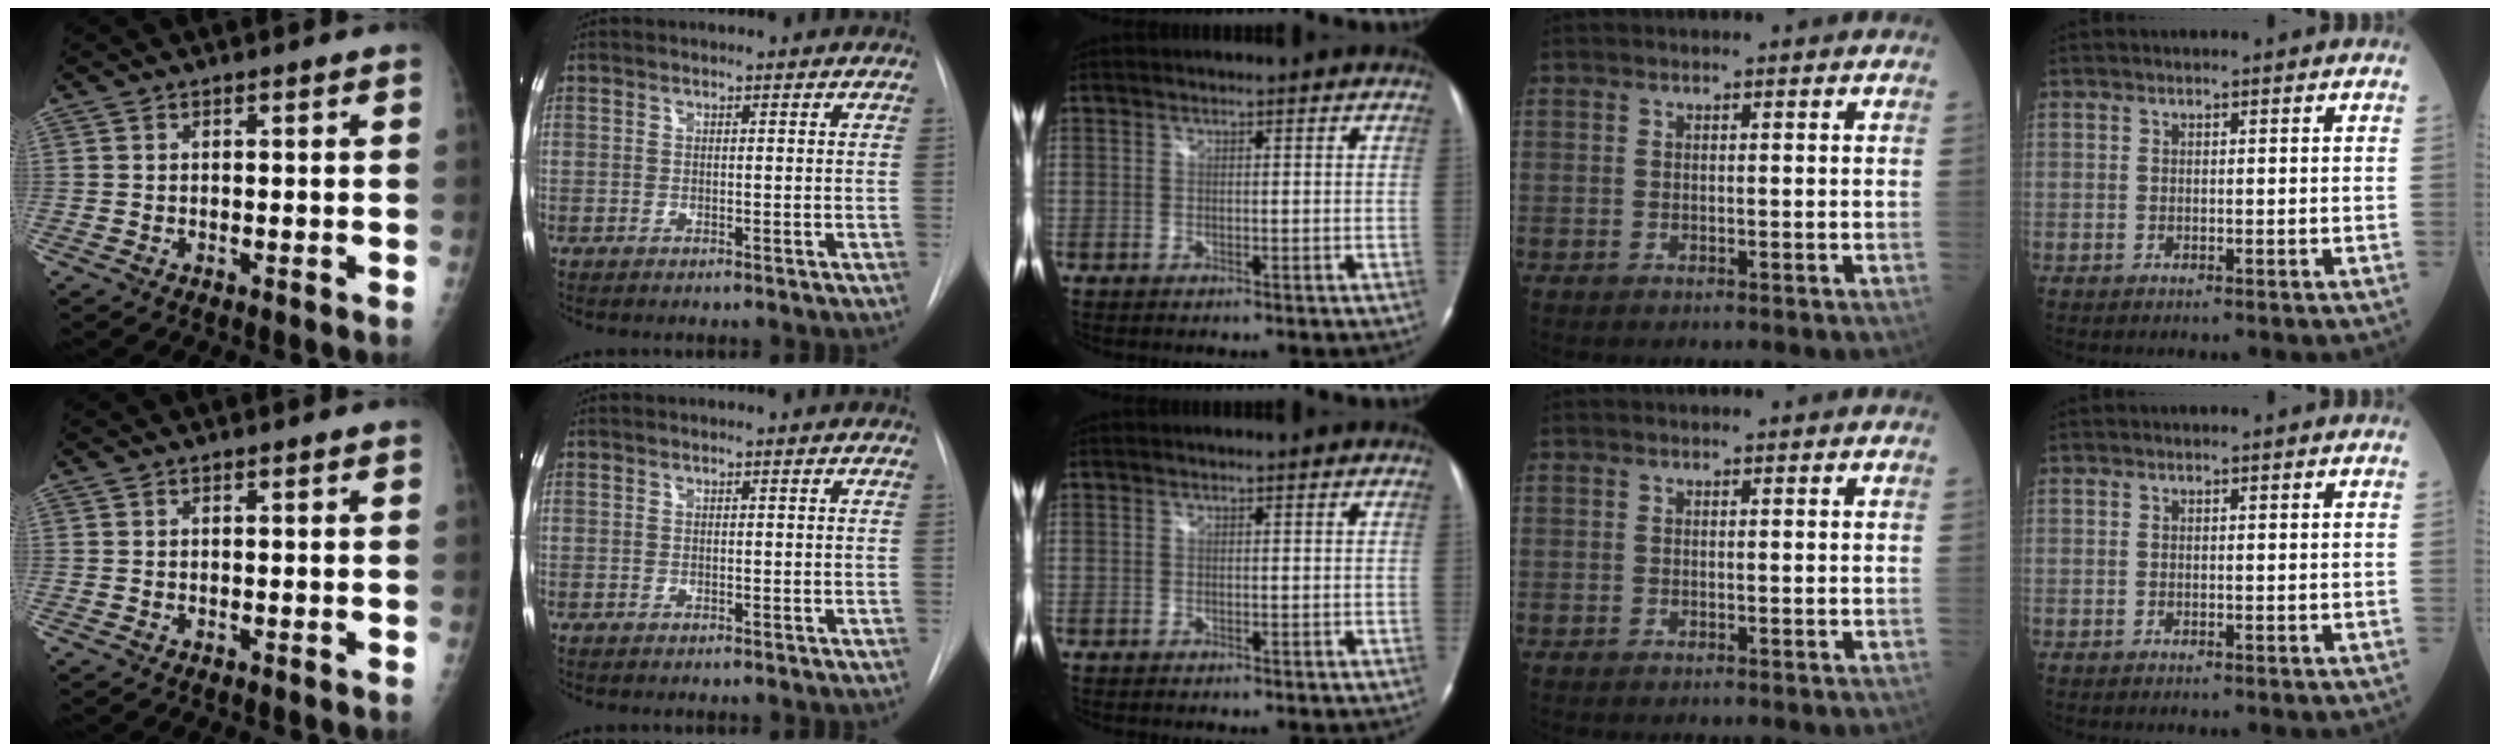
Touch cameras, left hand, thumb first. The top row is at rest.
{}